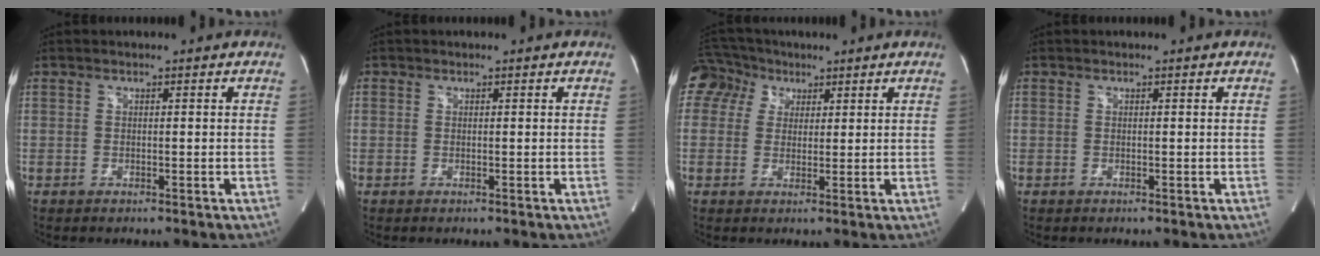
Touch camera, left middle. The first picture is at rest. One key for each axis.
{"total": 0.0}
{"total": 8.7, "fx": 4.3, "fy": 7.4, "fz": 1.9, "tx": -0.053, "ty": 0.042, "tz": 0.085}
{"total": 0.0}